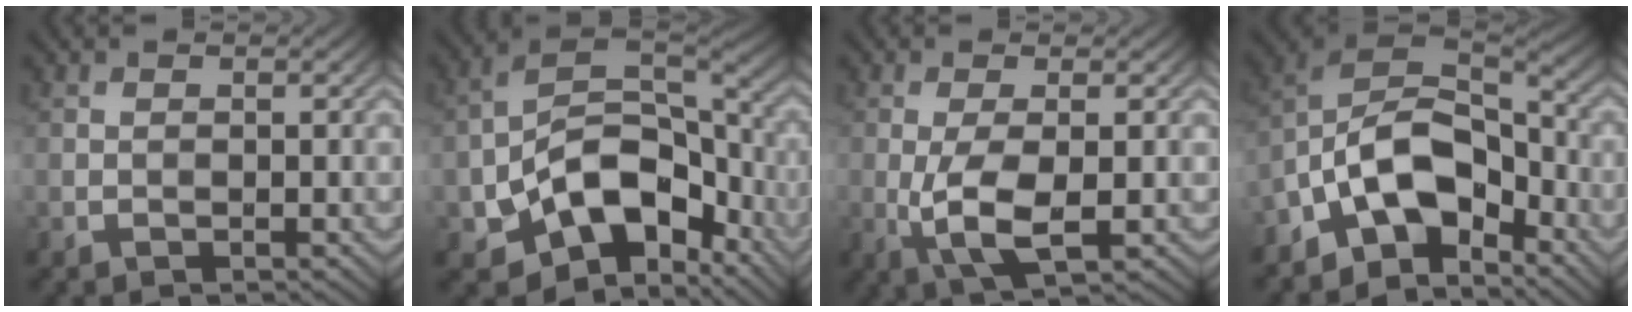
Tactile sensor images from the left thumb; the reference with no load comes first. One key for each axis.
{"total": 13.4, "fx": -5.8, "fy": 8.1, "fz": 8.9, "tx": -0.163, "ty": -0.023, "tz": -0.111}
{"total": 5.6, "fx": -0.9, "fy": 1.8, "fz": 5.2, "tx": -0.113, "ty": -0.005, "tz": -0.017}
{"total": 12.5, "fx": -7.0, "fy": 6.4, "fz": 8.1, "tx": -0.151, "ty": 0.003, "tz": -0.152}